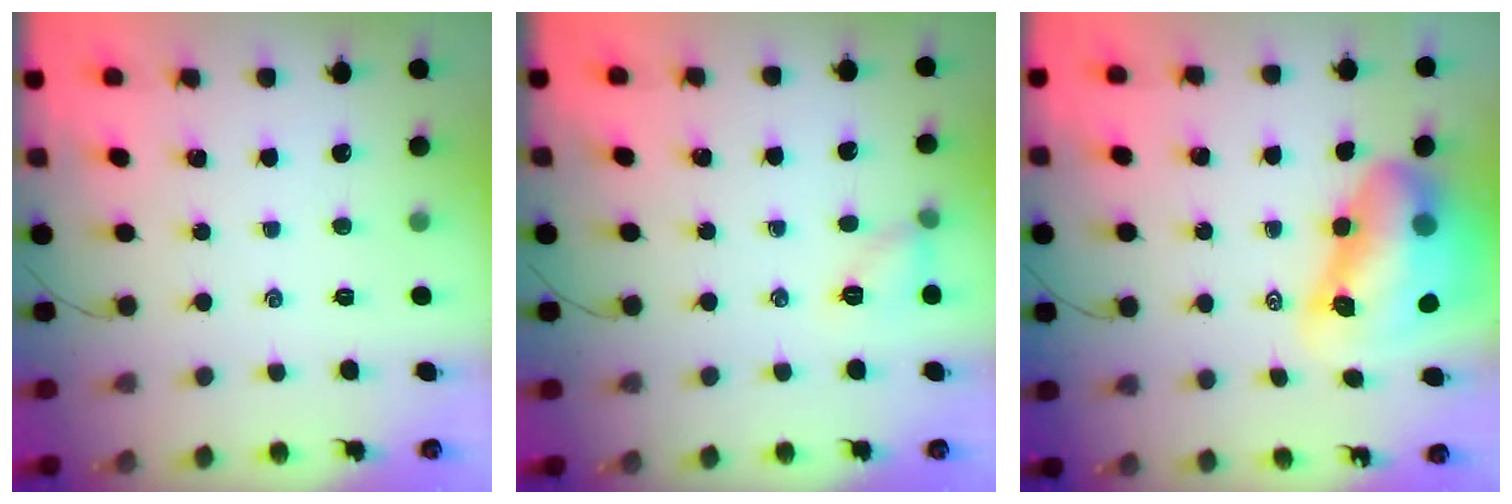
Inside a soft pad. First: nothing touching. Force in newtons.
{"total": 6.5, "press": 6.4, "slide": 0.8}
{"total": 14.4, "press": 13.8, "slide": 4.1}